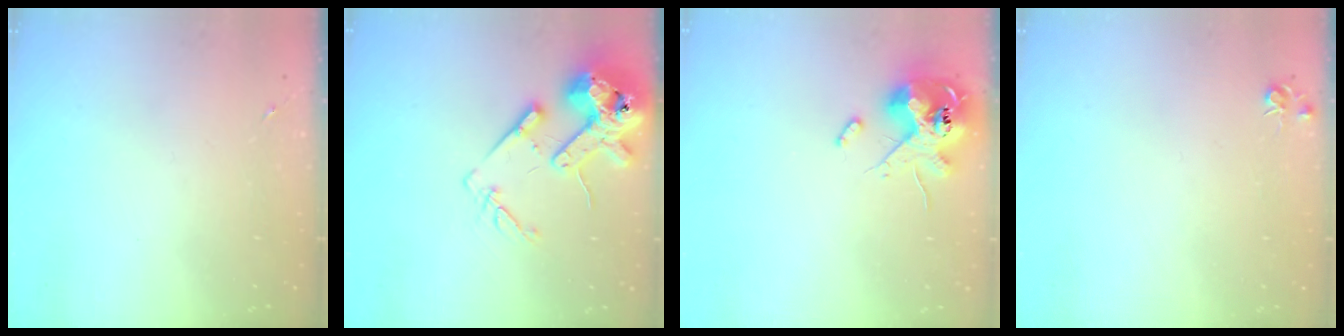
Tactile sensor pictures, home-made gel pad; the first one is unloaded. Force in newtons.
{"total": 16.1, "press": 15.9, "slide": 2.4}
{"total": 12.8, "press": 12.6, "slide": 2.2}
{"total": 4.3, "press": 4.3, "slide": 0.5}